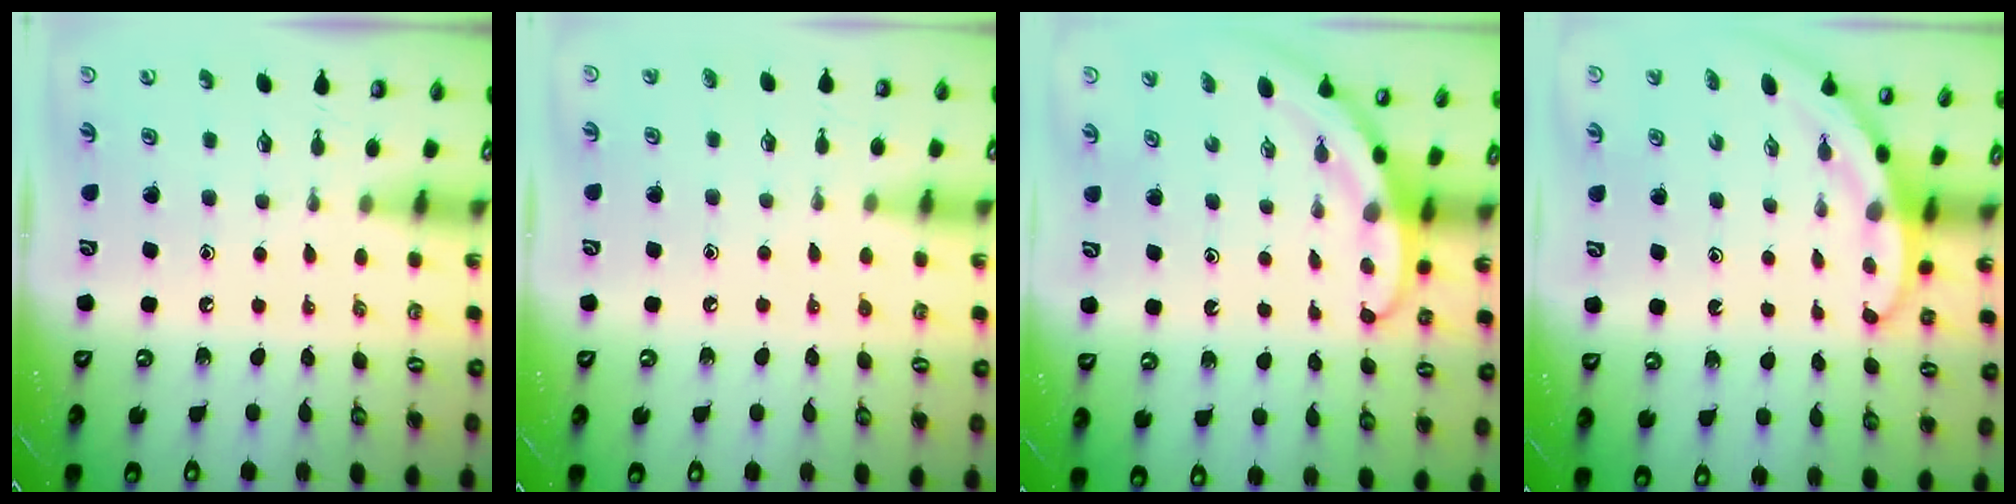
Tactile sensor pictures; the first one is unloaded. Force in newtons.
{"total": 4.2, "press": 4.2, "slide": 0.6}
{"total": 3.8, "press": 3.8, "slide": 0.2}
{"total": 3.3, "press": 3.3, "slide": 0.1}